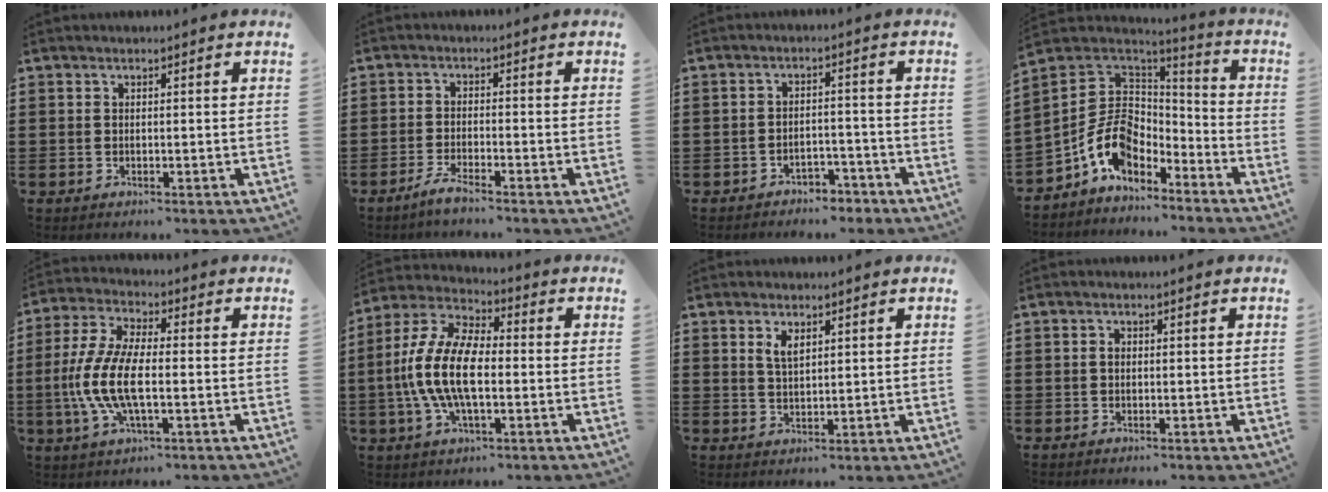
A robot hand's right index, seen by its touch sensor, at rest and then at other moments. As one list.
[{"total": 2.5, "force": [-2.1, -0.1, 1.3], "torque": [-0.030, 0.002, -0.041]}, {"total": 2.9, "force": [-2.7, 0.9, 0.6], "torque": [-0.014, 0.006, -0.054]}, {"total": 10.2, "force": [-4.0, 7.3, 6.0], "torque": [-0.151, 0.010, -0.080]}, {"total": 10.1, "force": [-2.0, 3.9, 9.1], "torque": [-0.215, -0.015, -0.044]}, {"total": 11.8, "force": [-1.7, 5.5, 10.3], "torque": [-0.242, -0.008, -0.037]}, {"total": 2.6, "force": [1.5, 1.1, 1.7], "torque": [-0.037, 0.003, 0.027]}, {"total": 0.9, "force": [0.0, 0.6, 0.7], "torque": [-0.015, 0.002, 0.000]}]